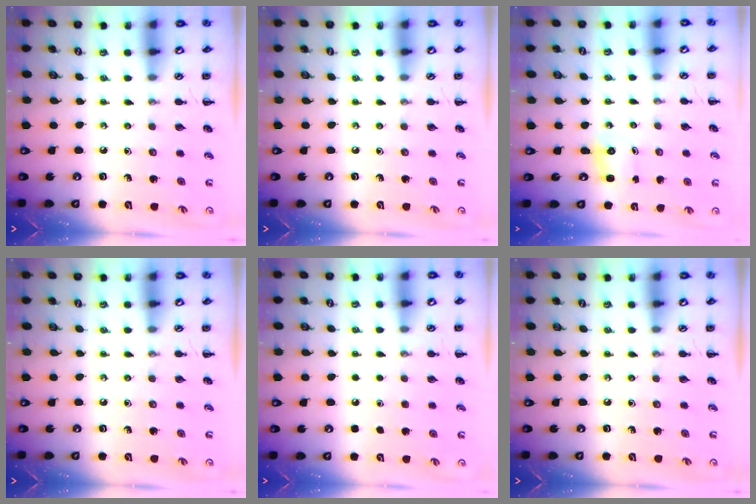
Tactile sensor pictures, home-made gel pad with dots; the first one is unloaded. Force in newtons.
{"total": 0.0}
{"total": 2.0, "press": 1.9, "slide": 0.7}
{"total": 0.0}
{"total": 1.6, "press": 1.6, "slide": 0.1}
{"total": 0.0}